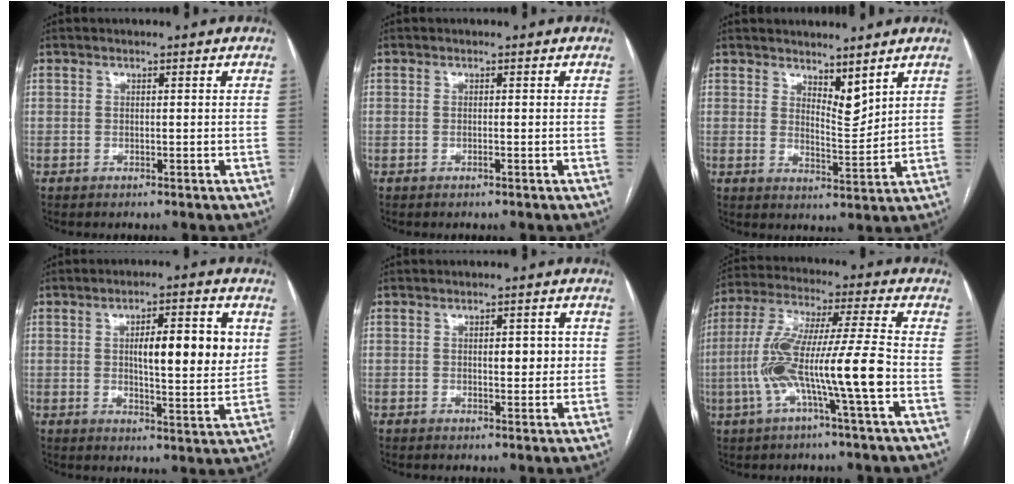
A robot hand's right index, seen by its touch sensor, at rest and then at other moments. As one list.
[{"total": 0.0}, {"total": 4.7, "force": [3.7, 1.4, 2.6], "torque": [-0.047, -0.014, 0.071]}, {"total": 11.1, "force": [2.3, 2.4, 10.6], "torque": [-0.155, 0.005, 0.035]}, {"total": 3.9, "force": [0.5, 1.7, 3.5], "torque": [-0.045, 0.003, 0.008]}, {"total": 14.2, "force": [-3.8, -0.3, 13.7], "torque": [-0.277, 0.009, -0.075]}]